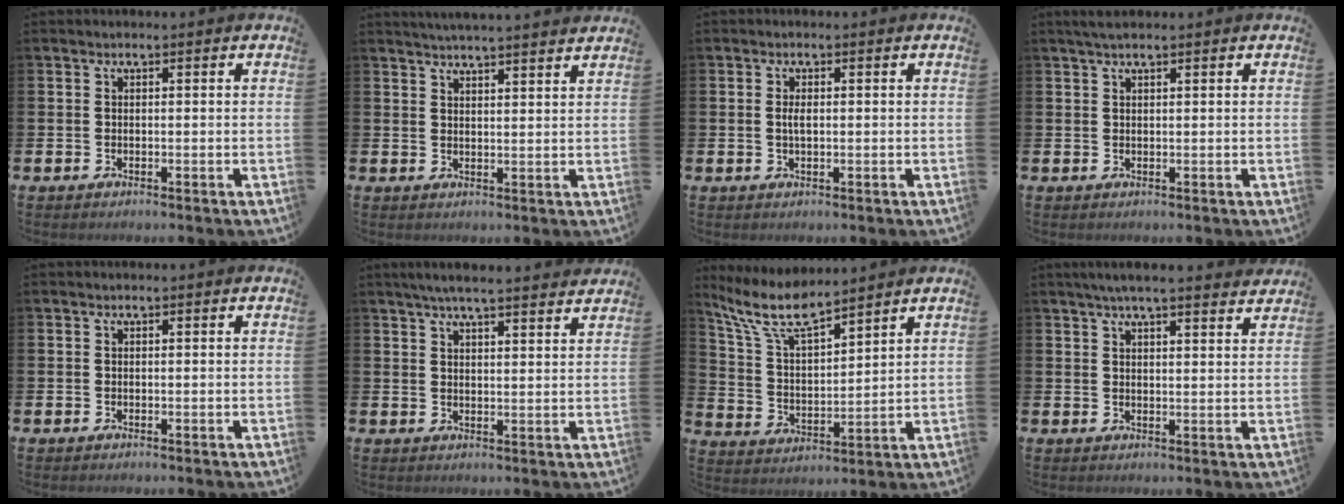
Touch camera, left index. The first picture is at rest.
{"total": 3.6, "force": [3.5, -0.6, 0.3], "torque": [-0.013, -0.018, 0.064]}
{"total": 1.7, "force": [0.2, 0.6, 1.5], "torque": [-0.028, 0.002, 0.000]}
{"total": 1.6, "force": [1.4, 0.2, 0.9], "torque": [-0.015, 0.003, 0.023]}
{"total": 0.0}
{"total": 5.1, "force": [4.8, -0.1, 1.6], "torque": [-0.042, -0.017, 0.086]}
{"total": 8.8, "force": [7.6, 1.9, 4.1], "torque": [-0.112, -0.032, 0.135]}
{"total": 4.7, "force": [4.4, 0.0, 1.6], "torque": [-0.040, -0.013, 0.079]}